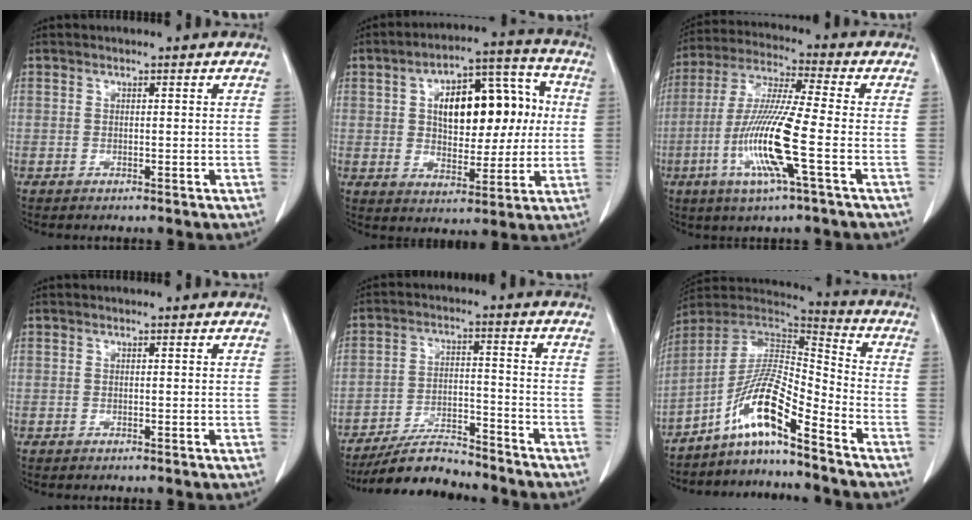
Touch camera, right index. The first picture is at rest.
{"total": 16.2, "force": [2.5, 8.0, 13.8], "torque": [-0.216, 0.040, 0.045]}
{"total": 13.3, "force": [-3.9, -0.2, 12.7], "torque": [-0.263, -0.012, -0.083]}
{"total": 0.0}
{"total": 9.7, "force": [-9.0, 1.5, 3.2], "torque": [-0.054, -0.008, -0.159]}
{"total": 11.3, "force": [-7.7, 0.4, 8.2], "torque": [-0.153, 0.015, -0.144]}